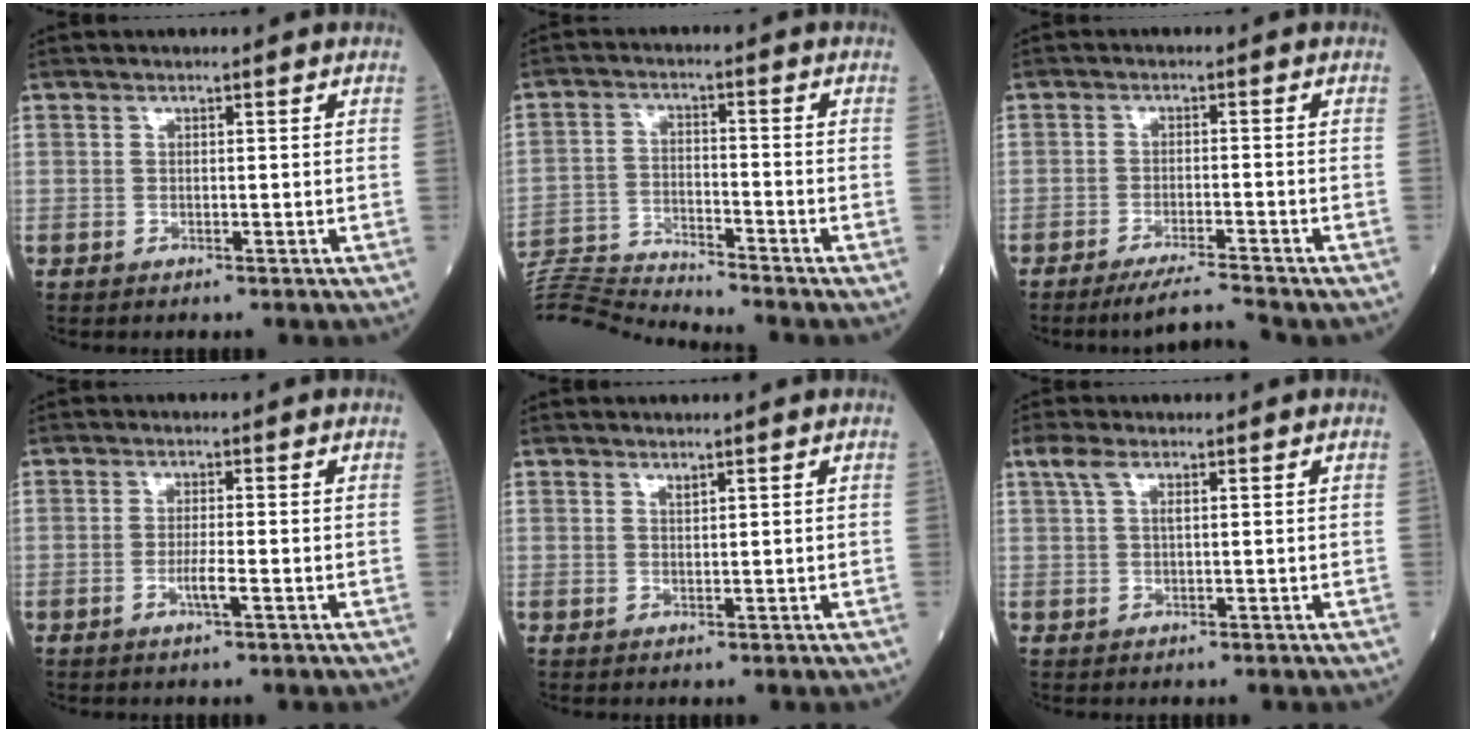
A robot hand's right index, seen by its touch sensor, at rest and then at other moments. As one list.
[{"total": 10.3, "force": [-10.1, -2.4, 0.4], "torque": [-0.012, 0.007, -0.191]}, {"total": 5.2, "force": [-4.6, -0.9, 2.3], "torque": [-0.037, -0.019, -0.079]}, {"total": 2.3, "force": [-0.9, -0.1, 2.1], "torque": [-0.042, -0.002, -0.017]}, {"total": 0.6, "force": [0.5, 0.0, 0.3], "torque": [-0.008, -0.004, 0.011]}, {"total": 2.8, "force": [1.3, 1.0, 2.2], "torque": [-0.056, 0.027, 0.031]}]